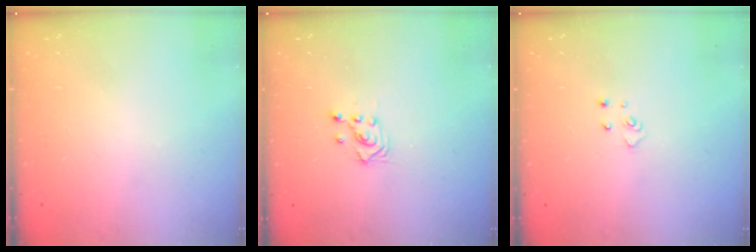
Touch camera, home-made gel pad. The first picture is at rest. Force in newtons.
{"total": 2.9, "press": 2.9, "slide": 0.2}
{"total": 4.0, "press": 4.0, "slide": 0.4}